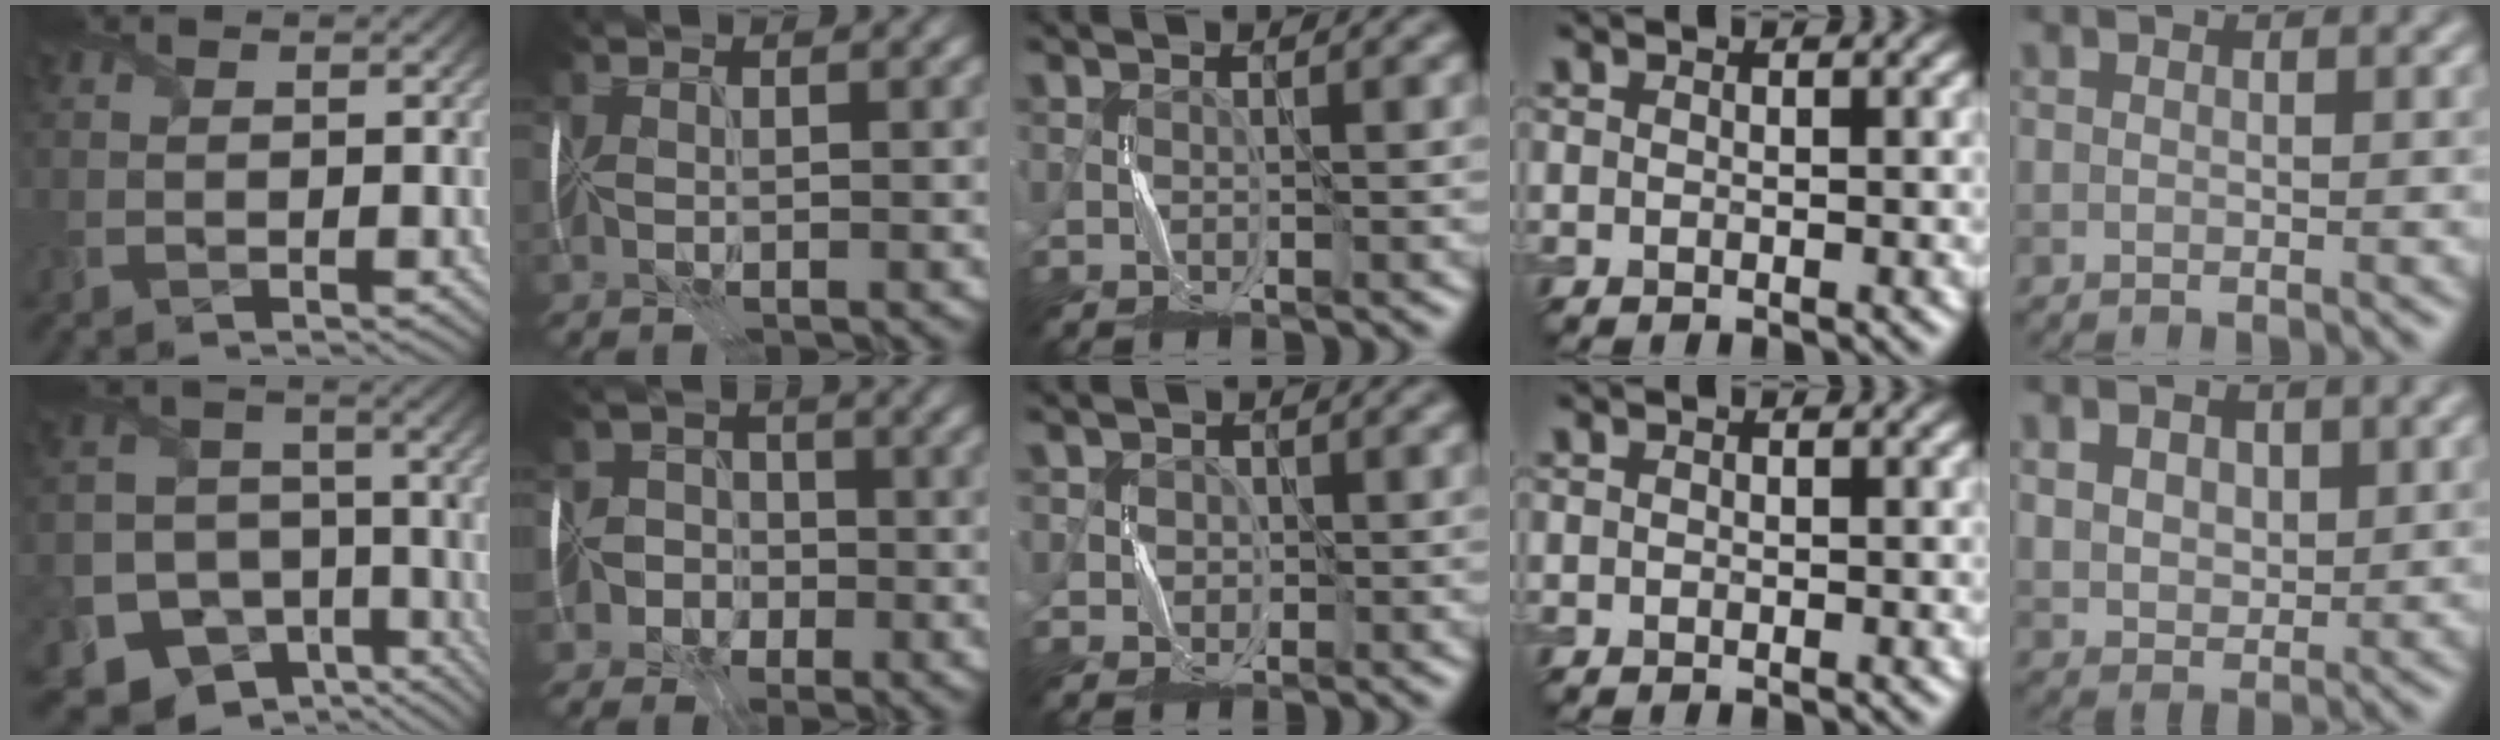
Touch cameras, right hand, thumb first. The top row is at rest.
{"thumb": {"total": 17.7, "force": [-11.2, 12.5, 5.5], "torque": [-0.157, -0.060, -0.156]}, "index": {"total": 5.7, "force": [-3.2, 4.7, 0.6], "torque": [0.020, 0.001, -0.084]}, "middle": {"total": 2.2, "force": [0.7, 2.0, 0.2], "torque": [-0.011, 0.002, 0.018]}, "little": {"total": 3.6, "force": [1.5, 2.4, 2.1], "torque": [-0.043, 0.002, 0.024]}}